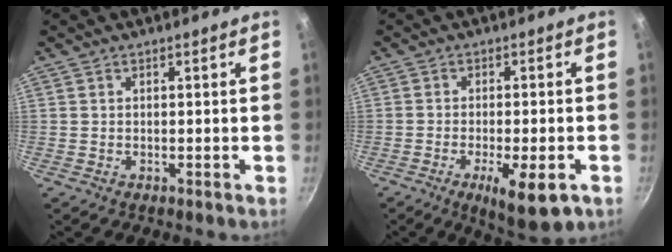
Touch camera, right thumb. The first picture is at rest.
{"total": 9.9, "force": [-4.1, 3.0, 8.5], "torque": [-0.125, 0.005, -0.055]}